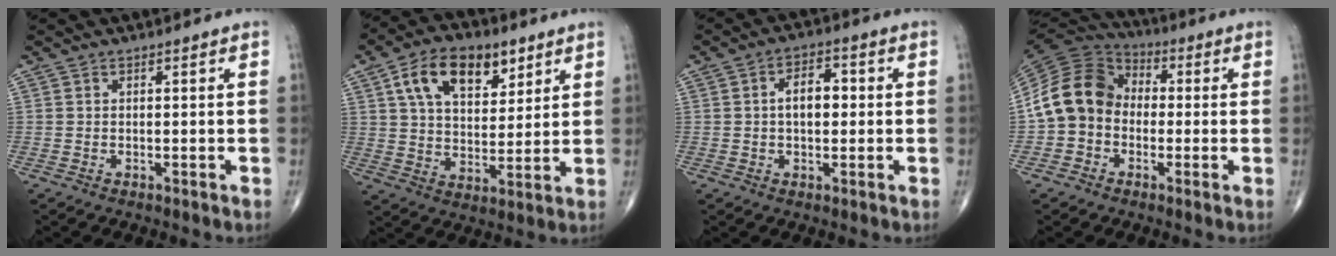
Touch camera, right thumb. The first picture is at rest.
{"total": 15.2, "force": [7.2, 8.8, 10.1], "torque": [-0.134, -0.019, 0.124]}
{"total": 5.9, "force": [0.3, 3.5, 4.7], "torque": [-0.065, 0.016, -0.002]}
{"total": 13.0, "force": [-1.1, 10.8, 7.2], "torque": [-0.125, 0.038, -0.035]}